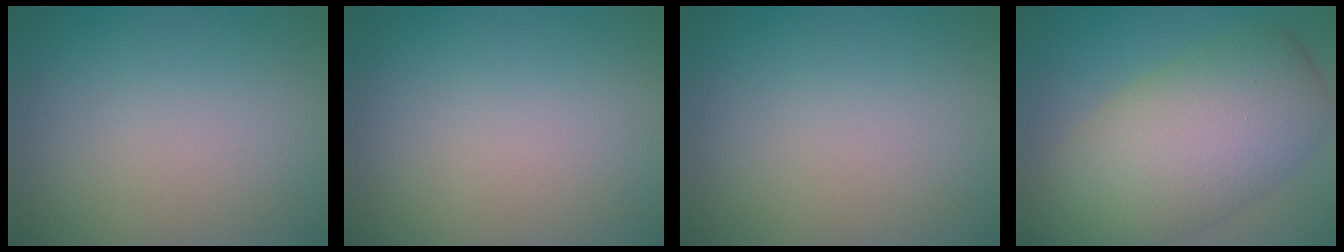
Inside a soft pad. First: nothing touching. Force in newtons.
{"total": 0.0}
{"total": 0.0}
{"total": 11.3, "press": 11.3, "slide": 0.8}